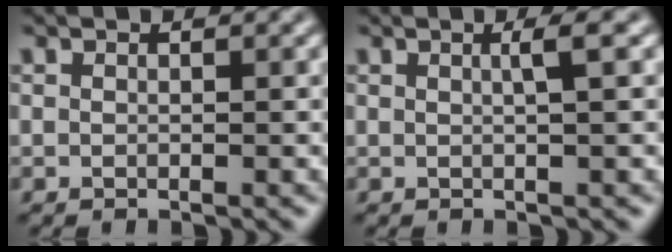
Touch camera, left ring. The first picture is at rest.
{"total": 1.8, "force": [0.4, 0.4, 1.7], "torque": [-0.023, 0.006, 0.001]}